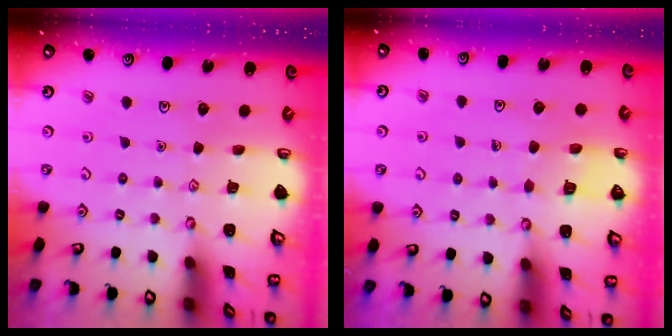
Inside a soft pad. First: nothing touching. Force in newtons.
{"total": 3.0, "press": 3.0, "slide": 0.2}